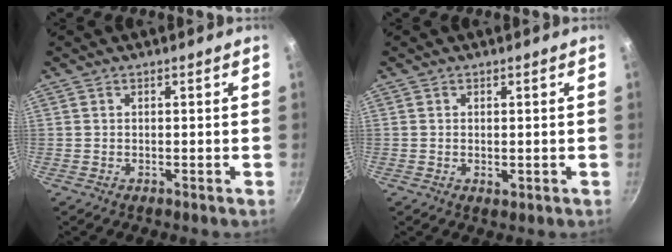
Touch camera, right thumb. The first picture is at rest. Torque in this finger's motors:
{"motor_torque": [-0.32, 0.06, 0.10, 0.25, 0.02]}